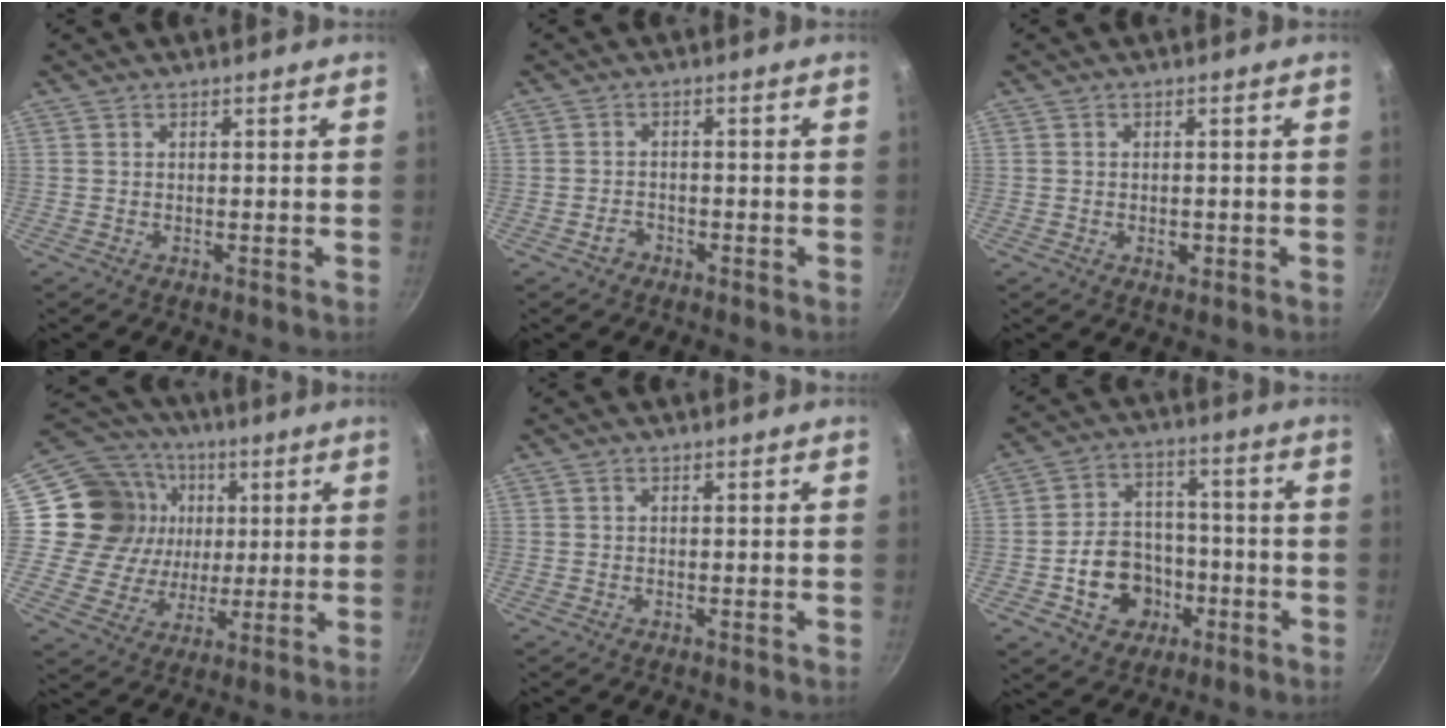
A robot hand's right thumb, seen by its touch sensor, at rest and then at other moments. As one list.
[{"total": 2.1, "force": [-1.4, 1.4, 0.6], "torque": [-0.004, 0.019, -0.020]}, {"total": 1.9, "force": [-0.5, 1.3, 1.2], "torque": [-0.017, 0.001, -0.007]}, {"total": 17.7, "force": [2.7, 16.3, 6.4], "torque": [-0.088, 0.016, 0.044]}, {"total": 0.6, "force": [0.2, 0.4, 0.4], "torque": [-0.007, 0.002, 0.003]}, {"total": 12.5, "force": [-4.0, 10.2, 6.0], "torque": [-0.067, 0.045, -0.057]}]